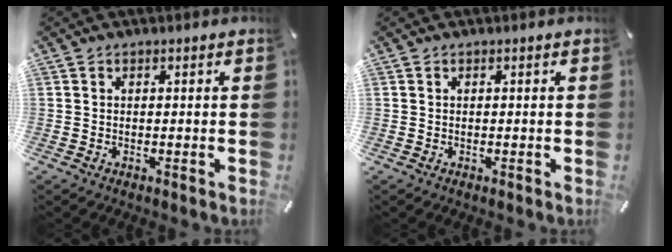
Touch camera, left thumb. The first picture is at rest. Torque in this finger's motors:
{"motor_torque": [-0.04, -0.02, -0.01, 0.01, 0.00]}